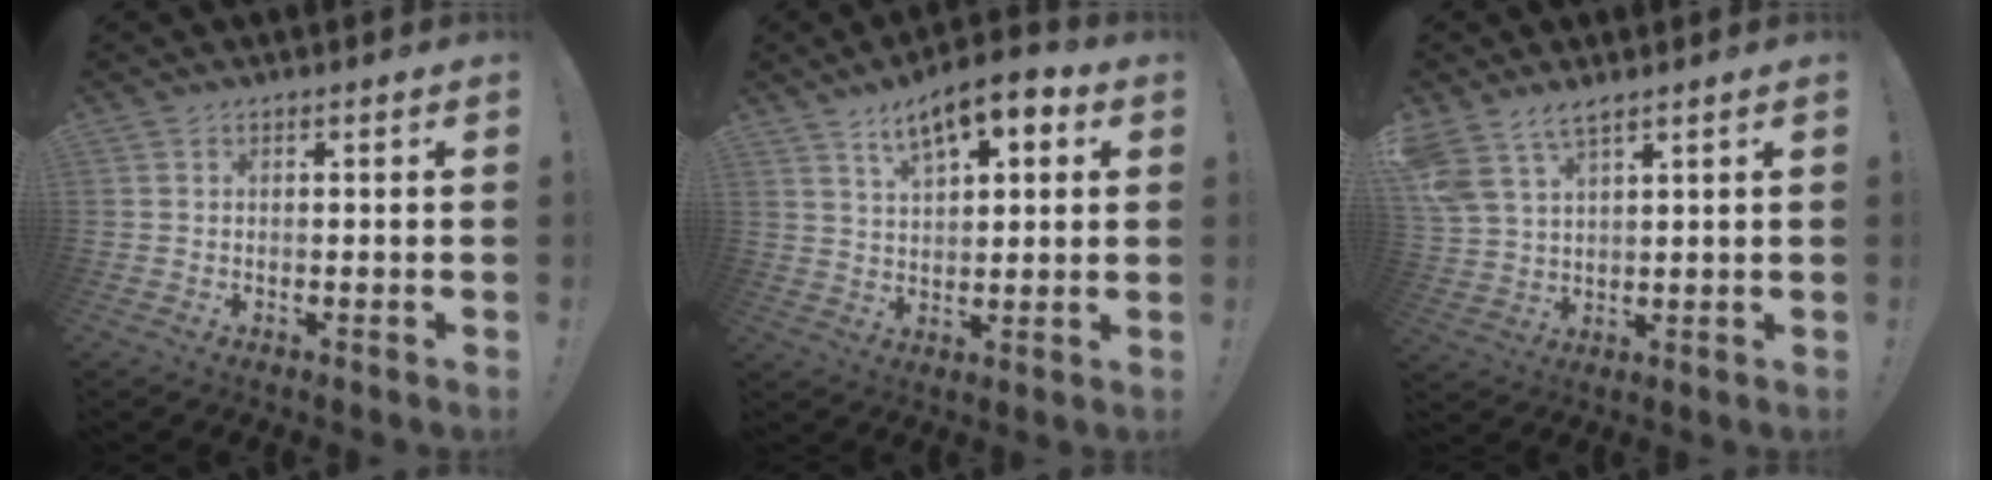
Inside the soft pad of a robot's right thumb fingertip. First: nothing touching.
{"total": 10.6, "force": [6.0, 4.4, 7.5], "torque": [-0.115, -0.026, 0.104]}
{"total": 7.2, "force": [5.6, 2.9, 3.6], "torque": [-0.074, -0.020, 0.111]}